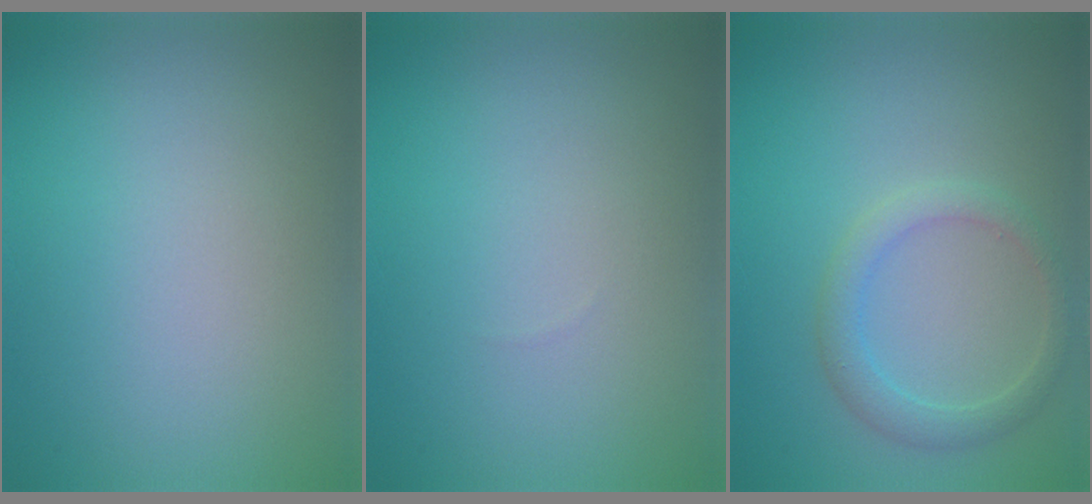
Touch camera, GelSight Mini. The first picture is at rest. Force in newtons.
{"total": 0.0}
{"total": 2.4, "press": 2.4, "slide": 0.2}